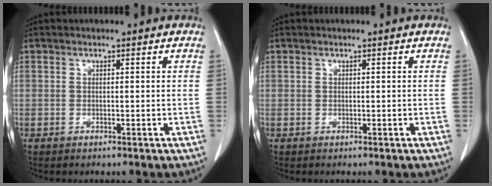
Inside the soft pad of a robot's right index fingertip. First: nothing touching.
{"total": 0.0}